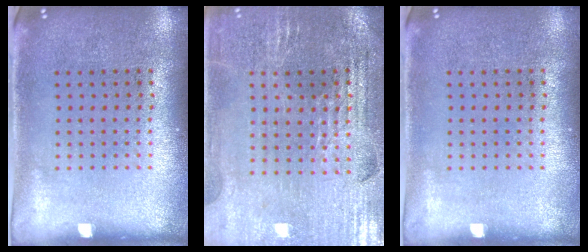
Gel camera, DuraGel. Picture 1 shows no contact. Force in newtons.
{"total": 2.8, "press": 2.8, "slide": 0.4}
{"total": 0.0}